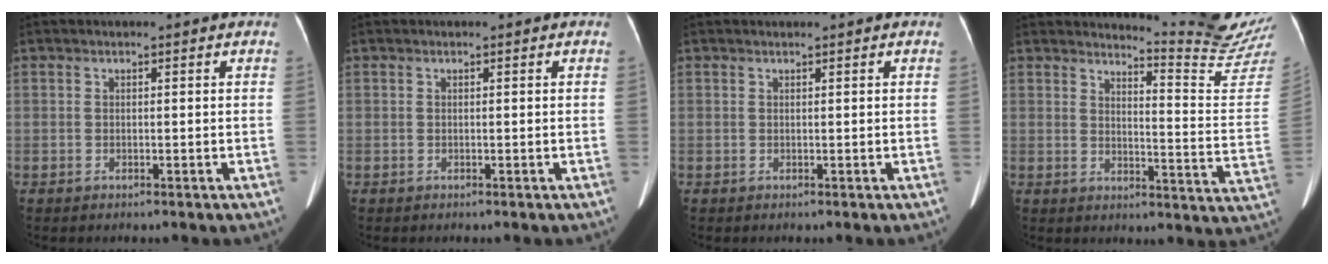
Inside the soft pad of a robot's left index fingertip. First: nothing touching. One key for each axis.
{"total": 0.0}
{"total": 0.6, "fx": 0.6, "fy": -0.1, "fz": 0.2, "tx": -0.008, "ty": 0.010, "tz": 0.012}
{"total": 13.9, "fx": 13.7, "fy": -2.2, "fz": 1.3, "tx": -0.019, "ty": -0.136, "tz": 0.154}